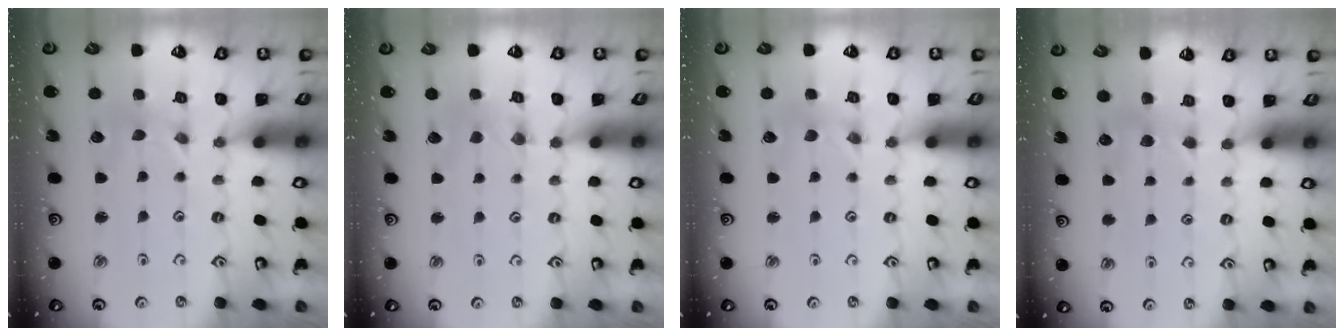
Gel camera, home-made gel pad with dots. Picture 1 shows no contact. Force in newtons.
{"total": 0.5, "press": 0.5, "slide": 0.2}
{"total": 0.0}
{"total": 4.3, "press": 4.2, "slide": 0.5}